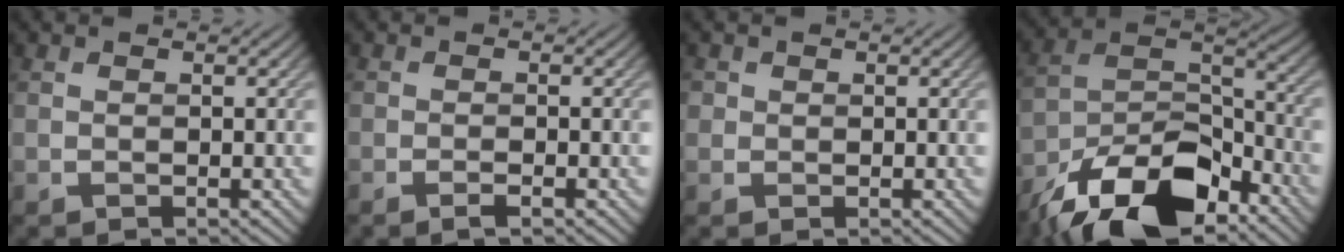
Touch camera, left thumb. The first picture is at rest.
{"total": 1.3, "force": [-0.8, 0.1, 1.0], "torque": [-0.018, 0.003, -0.017]}
{"total": 1.2, "force": [0.3, 1.1, 0.2], "torque": [-0.001, -0.002, 0.001]}
{"total": 15.1, "force": [-10.7, 6.4, 8.5], "torque": [-0.172, -0.012, -0.200]}